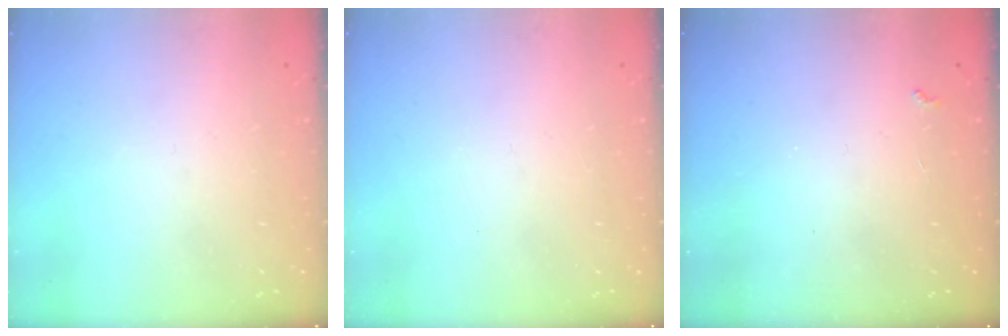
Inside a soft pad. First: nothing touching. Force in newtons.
{"total": 0.0}
{"total": 2.9, "press": 2.9, "slide": 0.5}